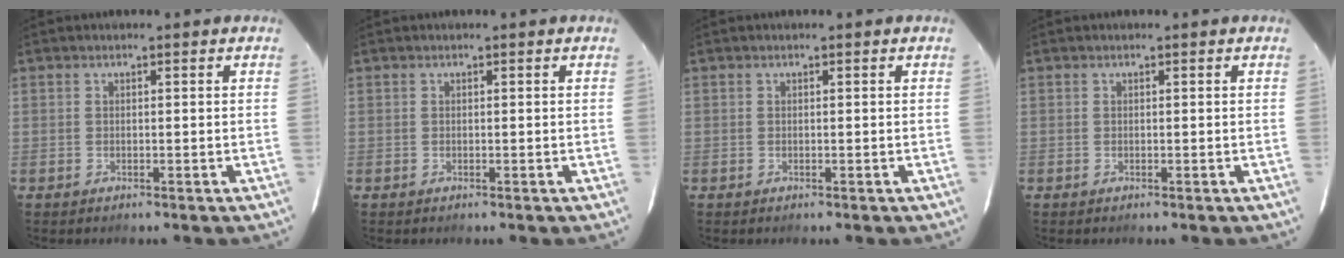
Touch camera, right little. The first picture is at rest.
{"total": 0.0}
{"total": 0.0}
{"total": 0.0}